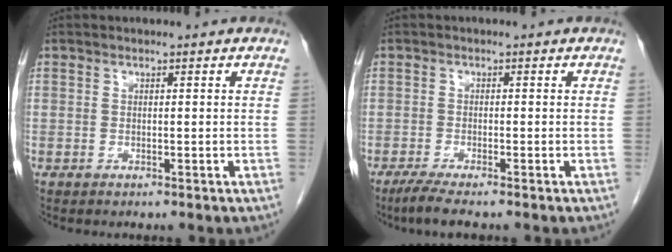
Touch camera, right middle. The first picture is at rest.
{"total": 3.4, "force": [-2.6, 0.1, 2.1], "torque": [-0.047, -0.010, -0.052]}